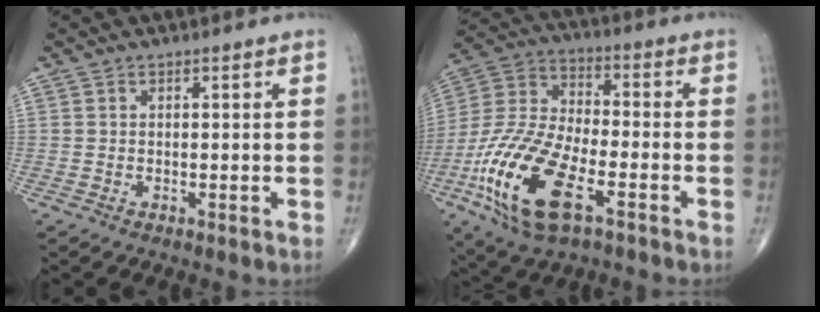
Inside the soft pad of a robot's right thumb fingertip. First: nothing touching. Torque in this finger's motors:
{"motor_torque": [0.21, 1.08, 1.89, -0.90, 0.57]}